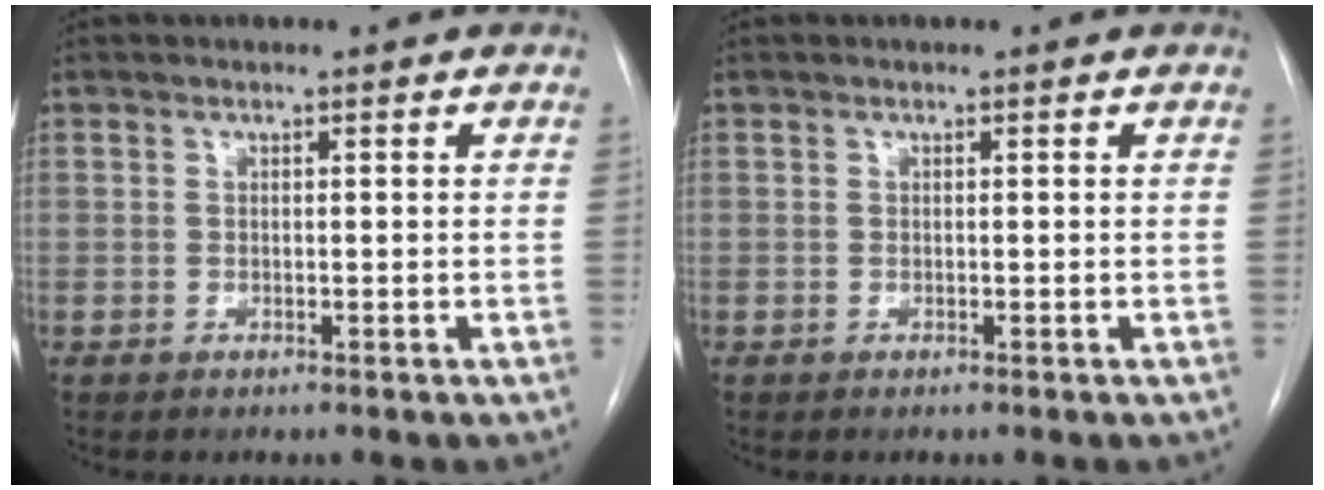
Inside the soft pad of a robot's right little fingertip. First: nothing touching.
{"total": 0.0}